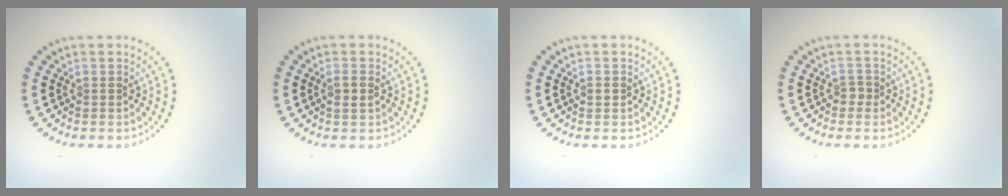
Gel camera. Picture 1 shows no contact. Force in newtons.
{"total": 1.2, "press": 1.2, "slide": 0.3}
{"total": 0.9, "press": 0.8, "slide": 0.2}
{"total": 0.9, "press": 0.7, "slide": 0.6}